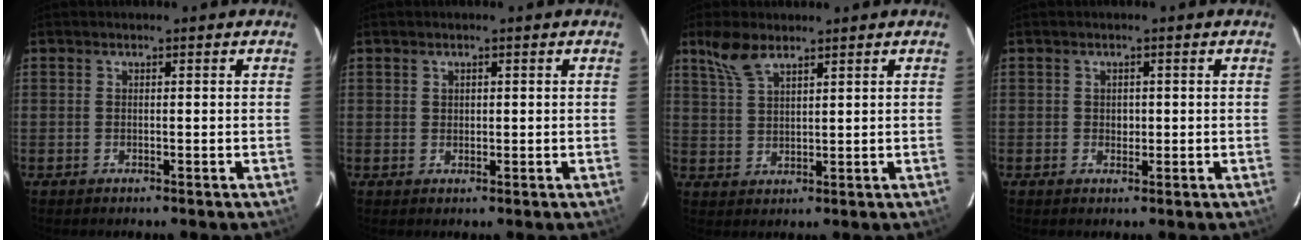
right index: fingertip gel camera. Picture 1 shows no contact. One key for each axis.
{"total": 1.1, "fx": 0.4, "fy": 1.0, "fz": 0.3, "tx": -0.003, "ty": 0.004, "tz": 0.008}
{"total": 5.6, "fx": 4.1, "fy": 2.1, "fz": 3.1, "tx": -0.066, "ty": 0.009, "tz": 0.086}
{"total": 1.3, "fx": 0.0, "fy": 1.2, "fz": 0.5, "tx": -0.005, "ty": 0.002, "tz": 0.001}